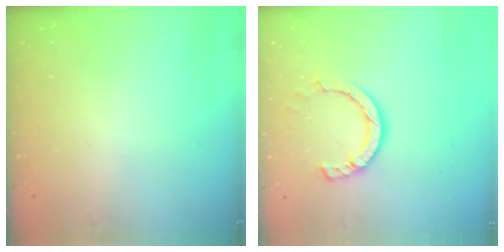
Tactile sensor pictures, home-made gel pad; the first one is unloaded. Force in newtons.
{"total": 8.0, "press": 7.9, "slide": 0.9}